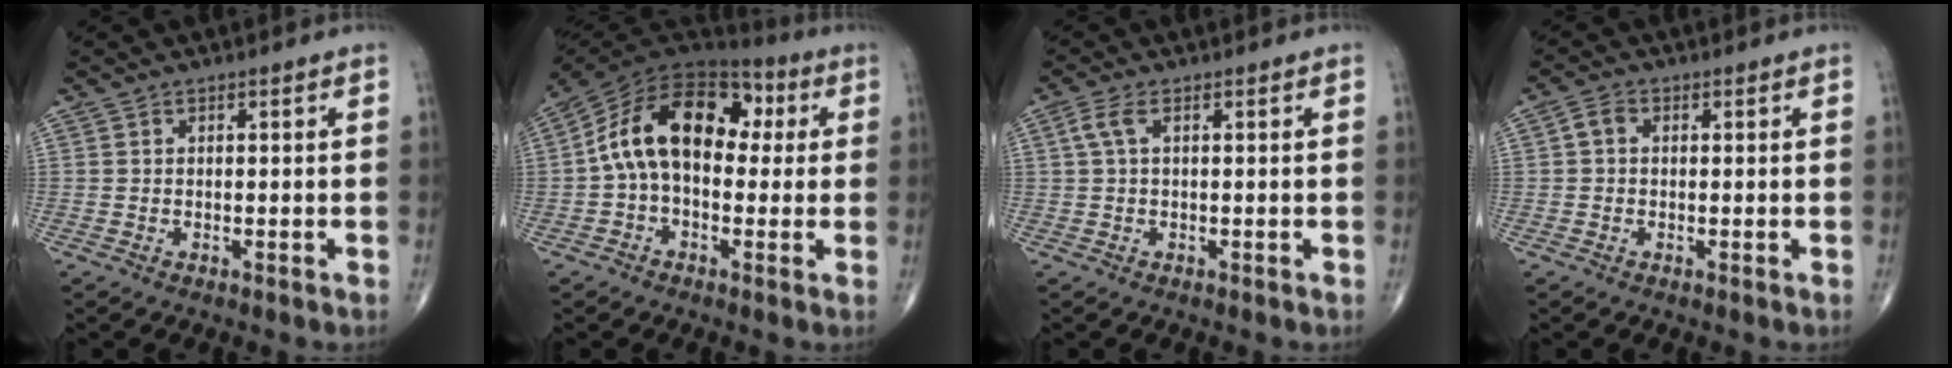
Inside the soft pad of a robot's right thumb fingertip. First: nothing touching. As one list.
[{"total": 17.4, "force": [1.9, 11.0, 13.3], "torque": [-0.198, 0.049, 0.019]}, {"total": 2.7, "force": [0.7, 1.0, 2.4], "torque": [-0.066, 0.013, 0.018]}, {"total": 2.3, "force": [0.2, 1.8, 1.5], "torque": [-0.022, 0.007, 0.000]}]